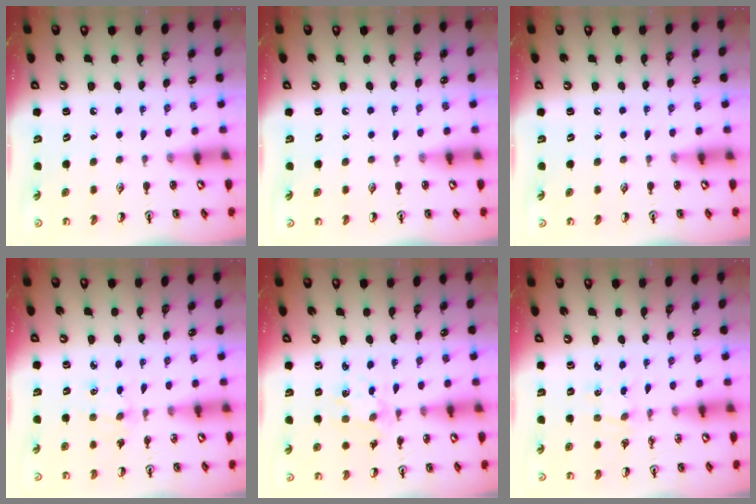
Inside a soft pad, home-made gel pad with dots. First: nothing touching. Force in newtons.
{"total": 0.0}
{"total": 0.0}
{"total": 4.7, "press": 4.7, "slide": 0.6}
{"total": 2.4, "press": 2.2, "slide": 0.8}
{"total": 0.0}